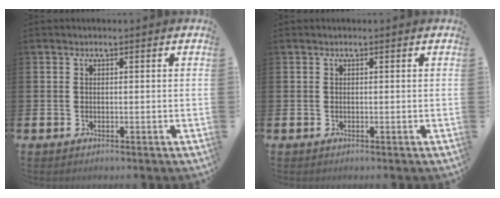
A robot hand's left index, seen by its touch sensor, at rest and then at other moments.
{"total": 0.0}